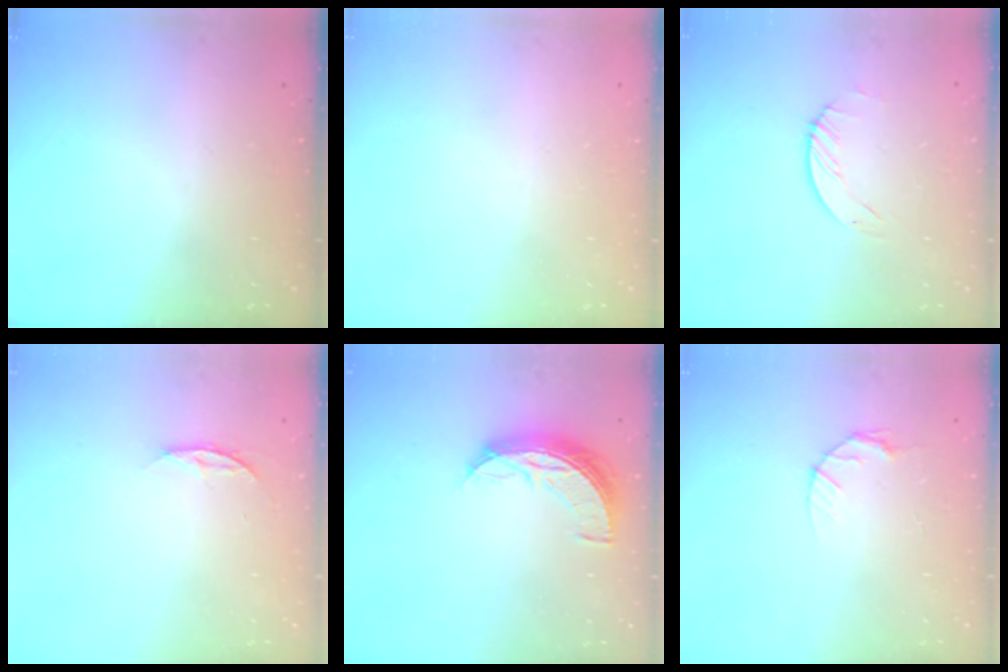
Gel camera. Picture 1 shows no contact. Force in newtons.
{"total": 0.0}
{"total": 1.2, "press": 1.2, "slide": 0.2}
{"total": 4.4, "press": 4.4, "slide": 0.5}
{"total": 10.1, "press": 10.1, "slide": 0.6}
{"total": 3.9, "press": 3.9, "slide": 0.5}